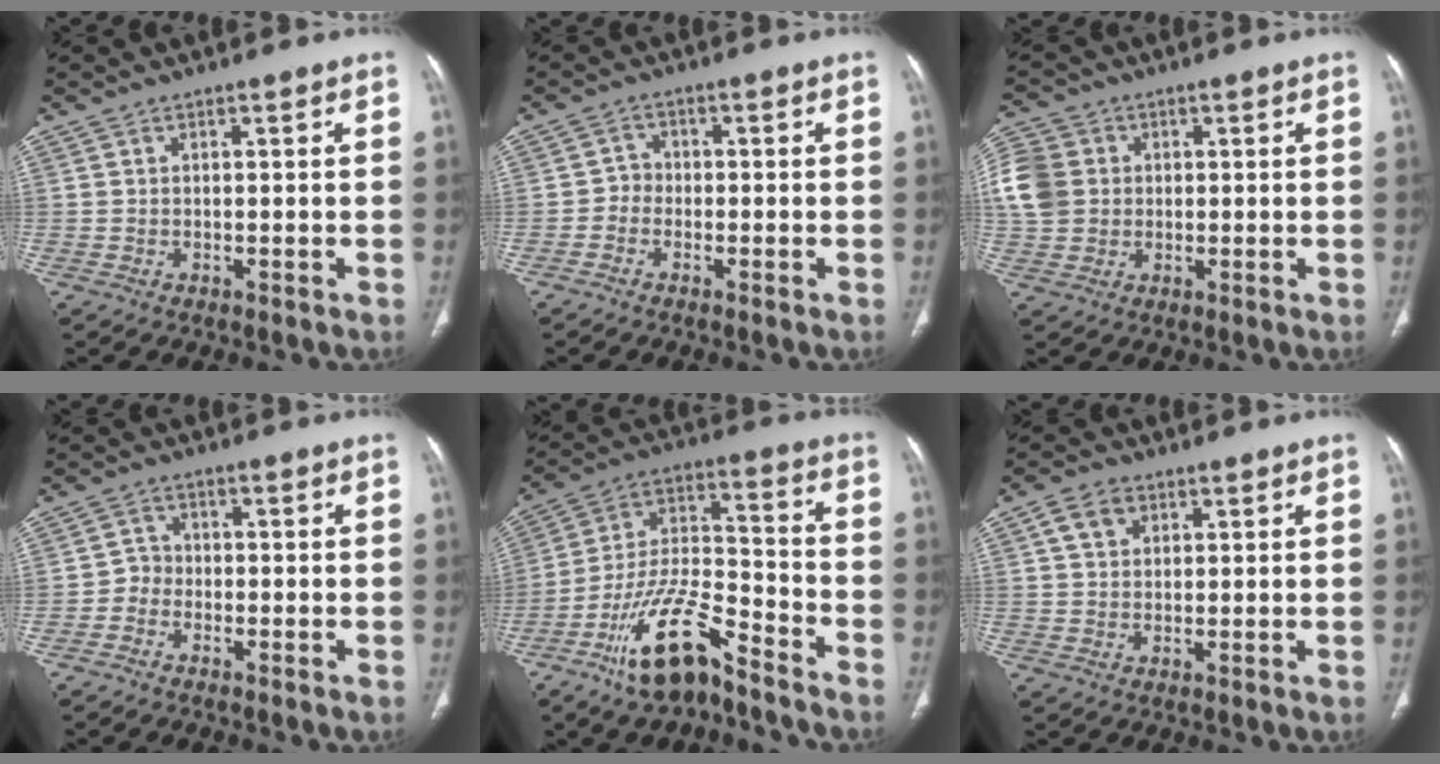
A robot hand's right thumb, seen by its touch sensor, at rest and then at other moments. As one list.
[{"total": 2.3, "force": [-1.0, 2.0, 0.5], "torque": [0.007, 0.011, -0.029]}, {"total": 13.0, "force": [1.3, 11.4, 6.2], "torque": [-0.153, 0.025, 0.027]}, {"total": 2.5, "force": [-1.3, 2.1, 0.4], "torque": [0.008, 0.012, -0.035]}, {"total": 16.1, "force": [-10.8, 5.3, 10.6], "torque": [-0.190, 0.076, -0.199]}, {"total": 4.7, "force": [1.9, 3.6, 2.4], "torque": [-0.025, 0.003, 0.035]}]